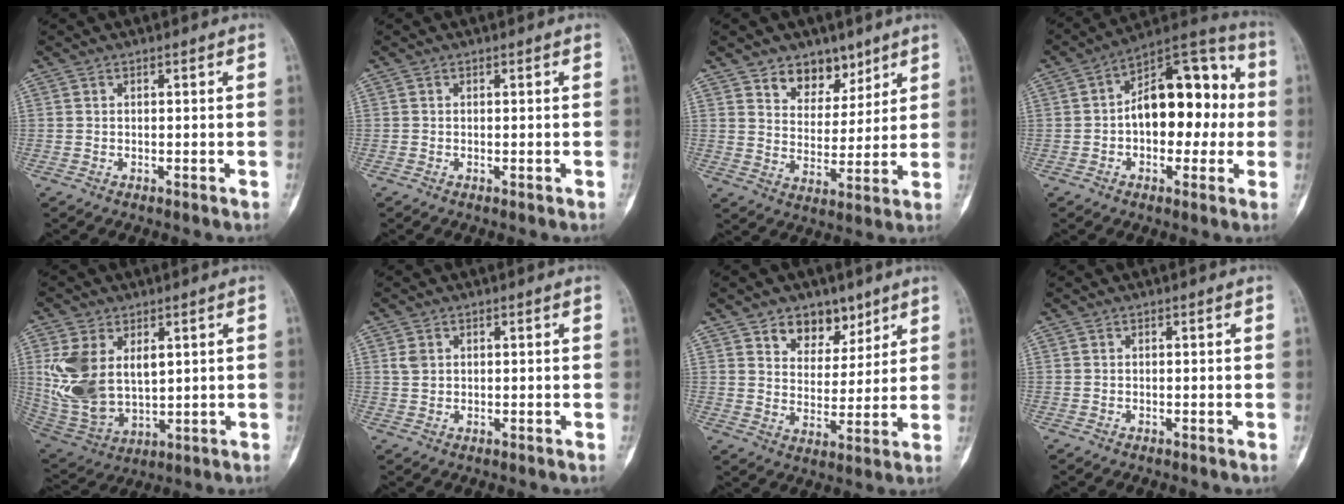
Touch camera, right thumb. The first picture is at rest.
{"total": 0.0}
{"total": 8.5, "force": [5.8, 5.5, 2.7], "torque": [-0.002, -0.037, 0.100]}
{"total": 17.8, "force": [0.4, 10.4, 14.4], "torque": [-0.173, 0.046, -0.001]}
{"total": 14.7, "force": [3.5, 9.4, 10.8], "torque": [-0.206, -0.014, 0.089]}
{"total": 2.1, "force": [0.8, 1.6, 1.1], "torque": [-0.019, 0.001, 0.020]}
{"total": 8.7, "force": [5.7, 5.8, 3.2], "torque": [-0.009, -0.032, 0.094]}
{"total": 0.0}